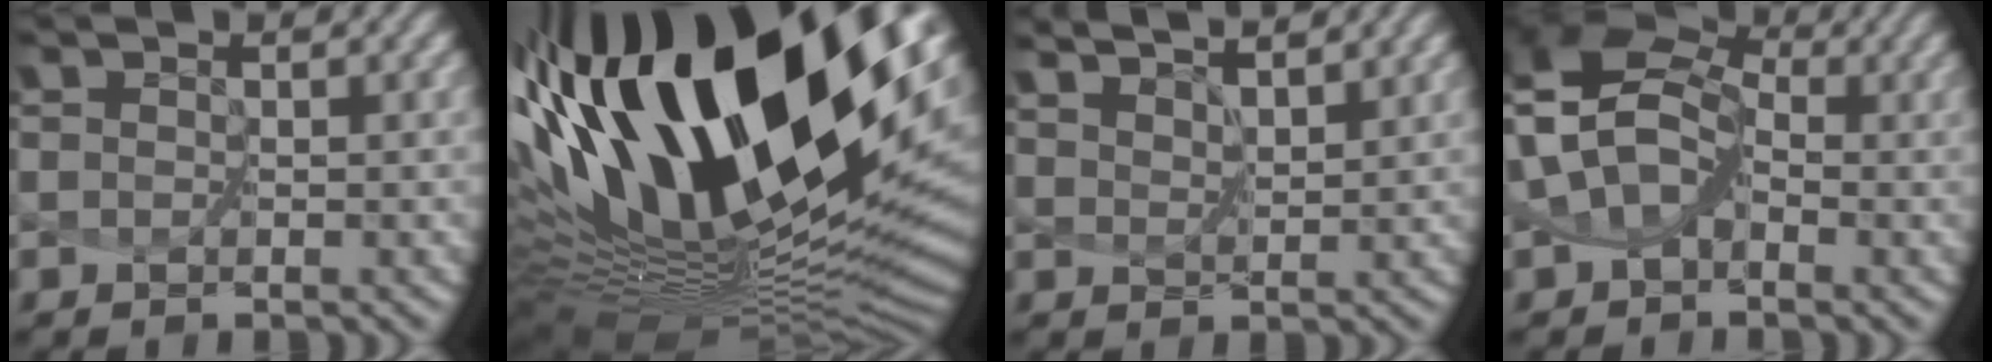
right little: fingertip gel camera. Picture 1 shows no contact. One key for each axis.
{"total": 18.7, "fx": 6.3, "fy": 7.7, "fz": 15.8, "tx": -0.272, "ty": 0.026, "tz": 0.124}
{"total": 5.2, "fx": 5.0, "fy": 0.2, "fz": 1.4, "tx": -0.031, "ty": 0.001, "tz": 0.085}
{"total": 7.5, "fx": 0.3, "fy": 5.0, "fz": 5.6, "tx": -0.088, "ty": 0.021, "tz": -0.003}